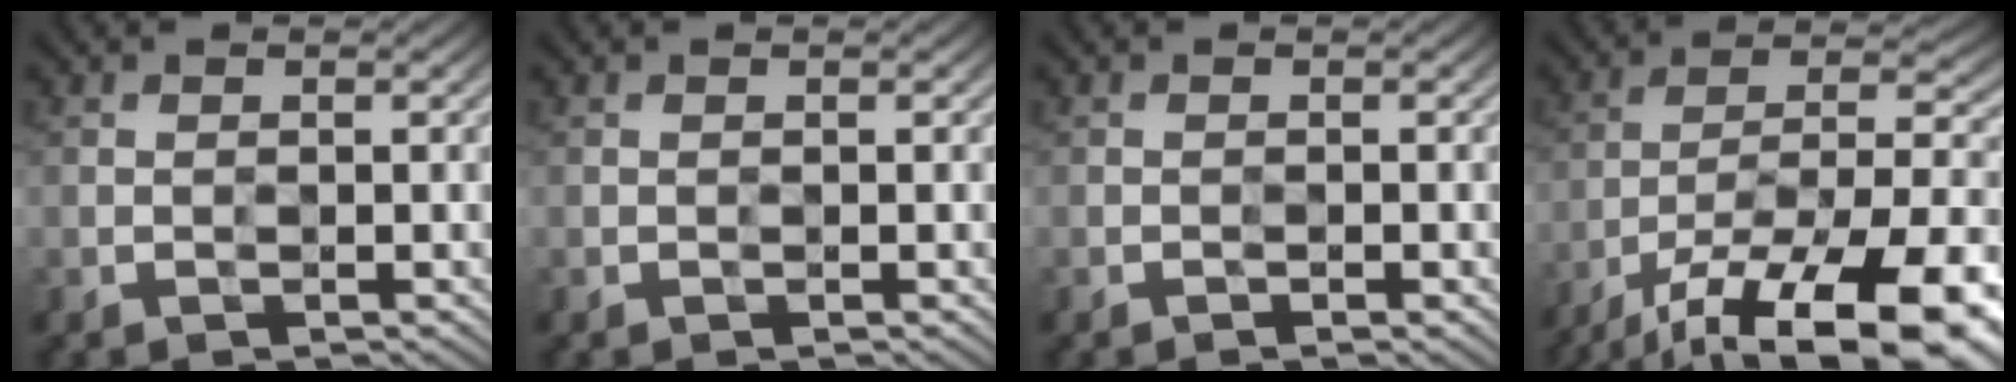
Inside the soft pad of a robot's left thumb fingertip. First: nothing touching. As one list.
[{"total": 0.0}, {"total": 1.0, "force": [-0.8, 0.1, 0.6], "torque": [-0.009, 0.000, -0.015]}, {"total": 18.6, "force": [-13.4, 5.9, 11.5], "torque": [-0.176, -0.020, -0.205]}]